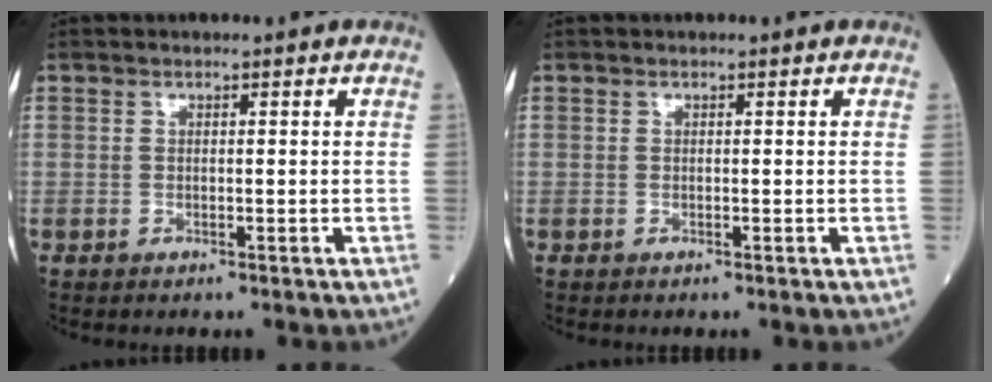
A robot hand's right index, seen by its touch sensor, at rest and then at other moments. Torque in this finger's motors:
{"motor_torque": [0.02, -0.02, 0.00, -0.01]}